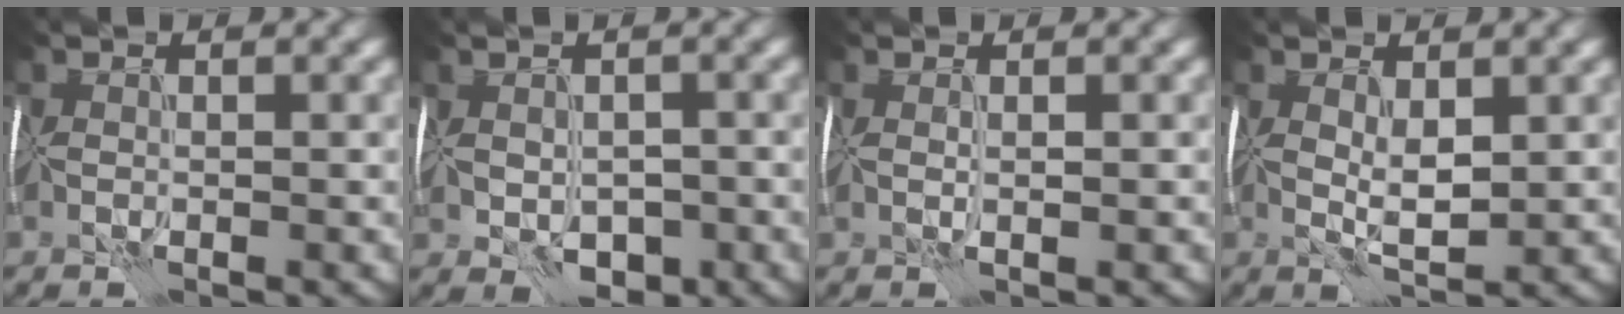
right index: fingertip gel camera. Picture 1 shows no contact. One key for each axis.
{"total": 3.7, "fx": -0.6, "fy": 2.5, "fz": 2.6, "tx": -0.038, "ty": 0.000, "tz": -0.008}
{"total": 1.1, "fx": 0.9, "fy": 0.1, "fz": 0.6, "tx": -0.002, "ty": 0.004, "tz": 0.014}
{"total": 2.4, "fx": 1.2, "fy": 0.9, "fz": 1.9, "tx": -0.042, "ty": 0.002, "tz": 0.027}